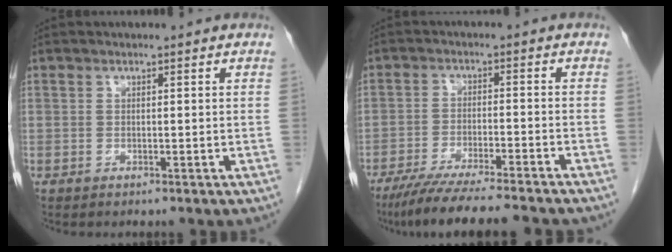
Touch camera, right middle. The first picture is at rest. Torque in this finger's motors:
{"motor_torque": [1.12, -1.02, 0.16, 0.11]}